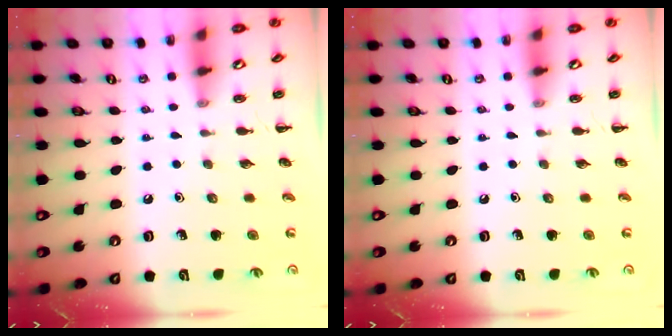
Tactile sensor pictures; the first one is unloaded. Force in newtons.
{"total": 0.0}